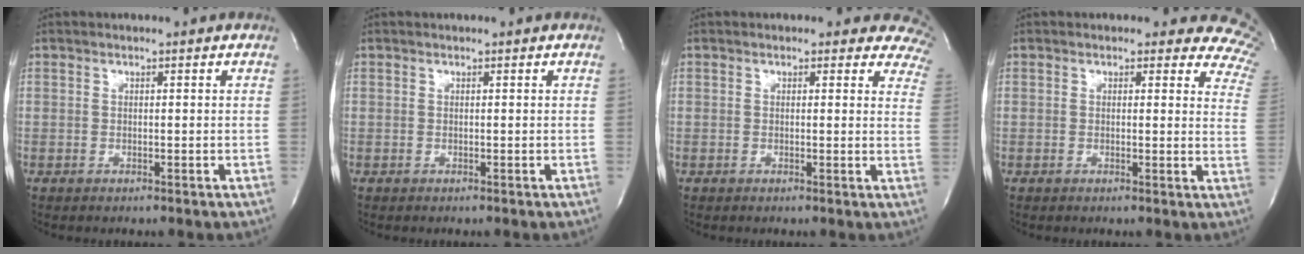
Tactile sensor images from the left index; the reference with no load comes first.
{"total": 0.0}
{"total": 7.6, "force": [6.5, 3.7, 1.5], "torque": [0.027, -0.010, 0.029]}
{"total": 9.2, "force": [7.5, 4.6, 2.9], "torque": [0.013, -0.018, 0.035]}